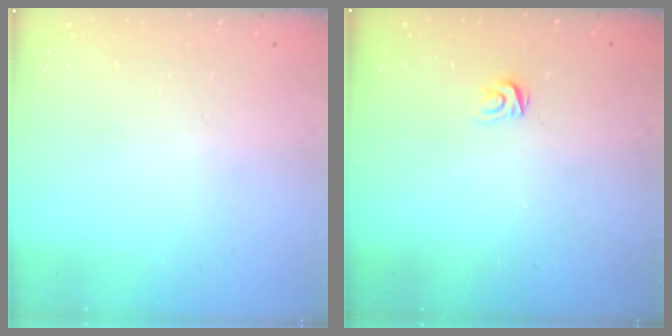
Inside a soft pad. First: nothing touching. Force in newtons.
{"total": 3.3, "press": 3.3, "slide": 0.1}